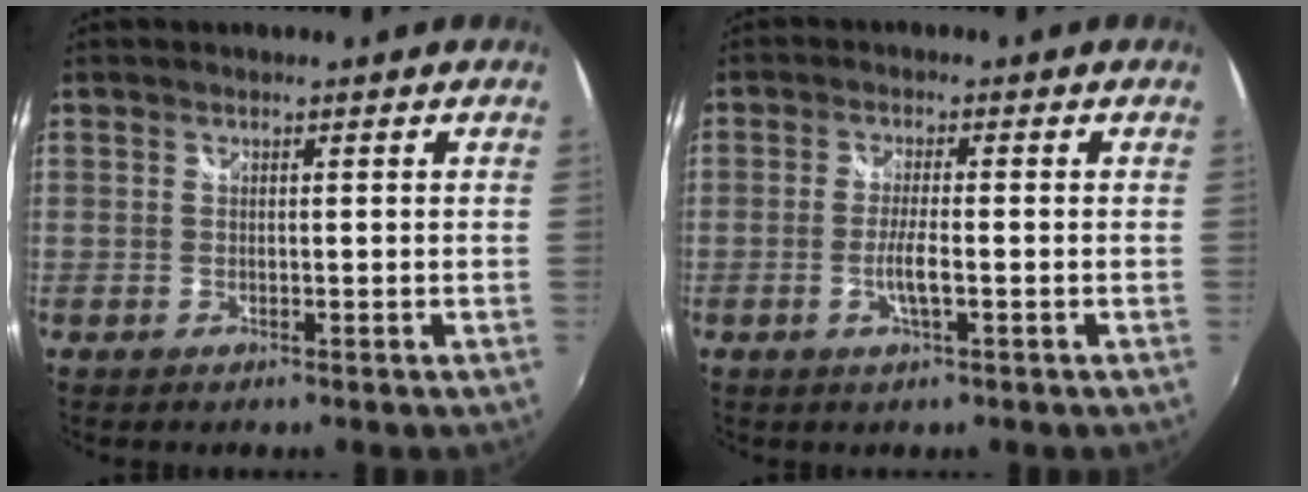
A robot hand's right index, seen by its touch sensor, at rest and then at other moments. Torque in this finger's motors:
{"motor_torque": [0.76, -0.07, 0.35, 0.08]}